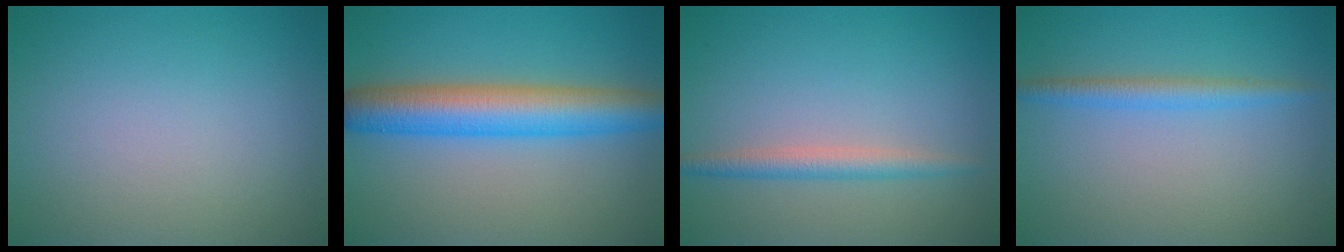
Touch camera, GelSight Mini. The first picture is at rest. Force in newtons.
{"total": 7.1, "press": 7.1, "slide": 0.1}
{"total": 2.2, "press": 2.2, "slide": 0.0}
{"total": 2.1, "press": 2.1, "slide": 0.2}